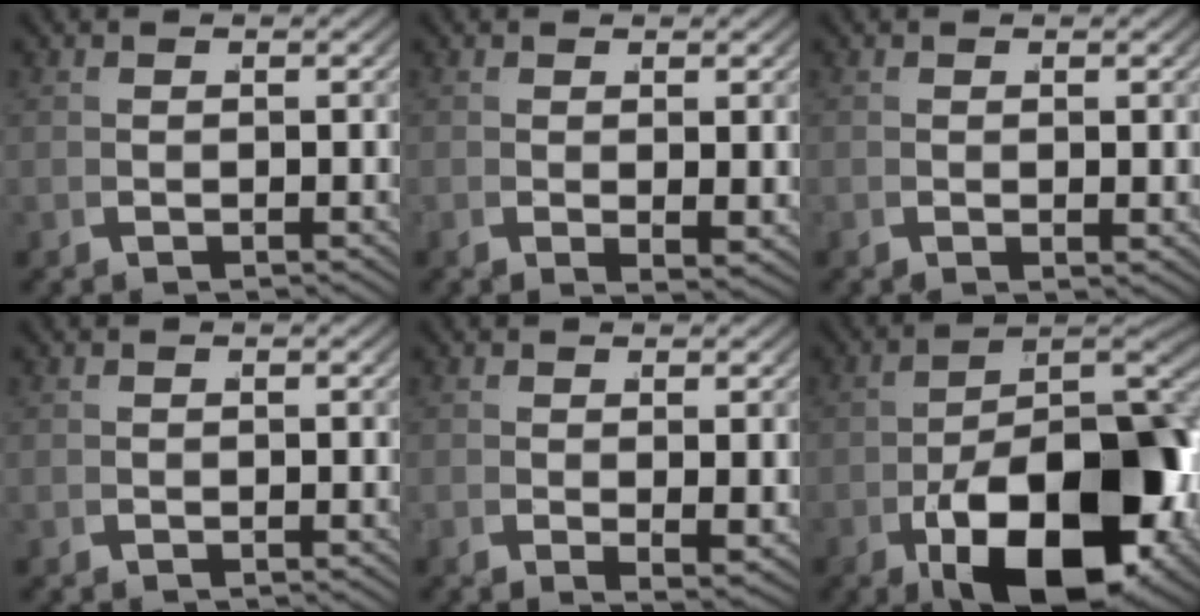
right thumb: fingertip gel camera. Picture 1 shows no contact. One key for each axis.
{"total": 1.6, "fx": 0.7, "fy": 0.5, "fz": 1.4, "tx": -0.020, "ty": -0.002, "tz": 0.012}
{"total": 0.7, "fx": 0.2, "fy": 0.3, "fz": 0.5, "tx": -0.007, "ty": 0.001, "tz": 0.001}
{"total": 0.0}
{"total": 2.0, "fx": 0.7, "fy": 0.6, "fz": 1.7, "tx": -0.028, "ty": -0.002, "tz": 0.013}
{"total": 18.1, "fx": -3.3, "fy": 9.6, "fz": 14.9, "tx": -0.249, "ty": -0.059, "tz": -0.025}